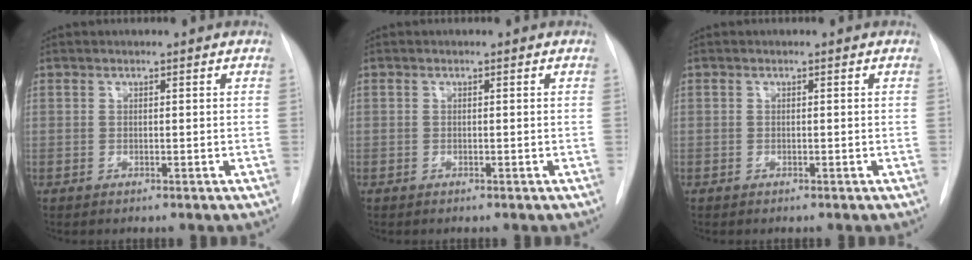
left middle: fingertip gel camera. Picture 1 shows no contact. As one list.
[{"total": 0.0}, {"total": 0.0}]